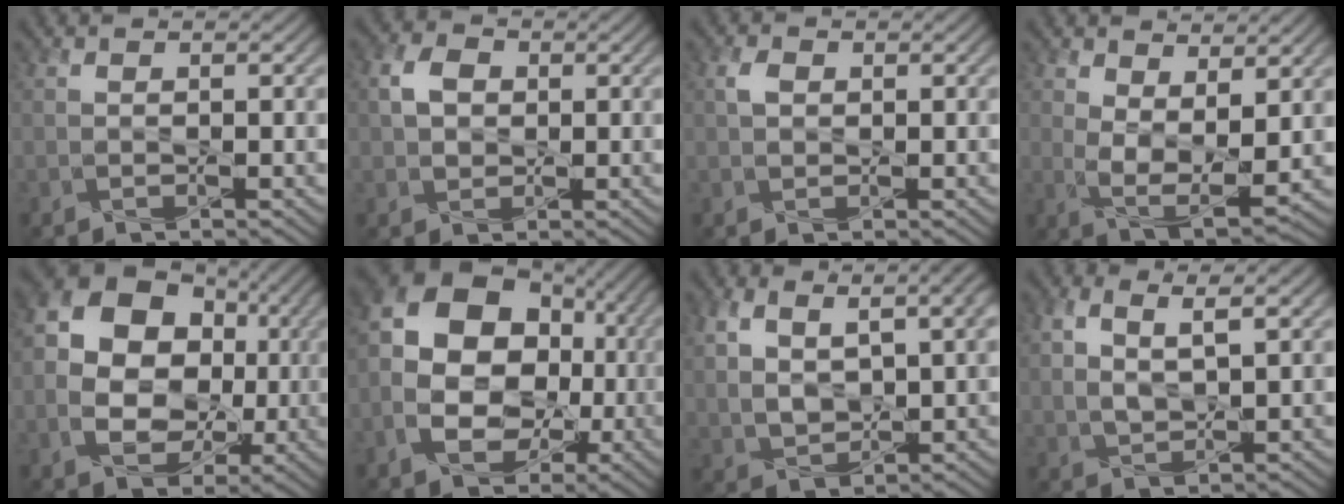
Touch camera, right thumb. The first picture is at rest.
{"total": 3.7, "force": [0.6, 2.9, 2.2], "torque": [-0.054, 0.005, 0.005]}
{"total": 1.8, "force": [0.4, 1.3, 1.1], "torque": [-0.026, 0.003, 0.006]}
{"total": 7.2, "force": [2.3, 3.7, 5.7], "torque": [-0.121, -0.011, 0.043]}
{"total": 12.8, "force": [0.3, 9.8, 8.3], "torque": [-0.157, -0.001, 0.001]}
{"total": 14.8, "force": [-1.6, 11.0, 9.8], "torque": [-0.173, -0.003, -0.033]}
{"total": 9.0, "force": [3.4, 4.6, 7.0], "torque": [-0.160, -0.001, 0.070]}
{"total": 5.4, "force": [2.2, 2.2, 4.4], "torque": [-0.092, -0.004, 0.046]}